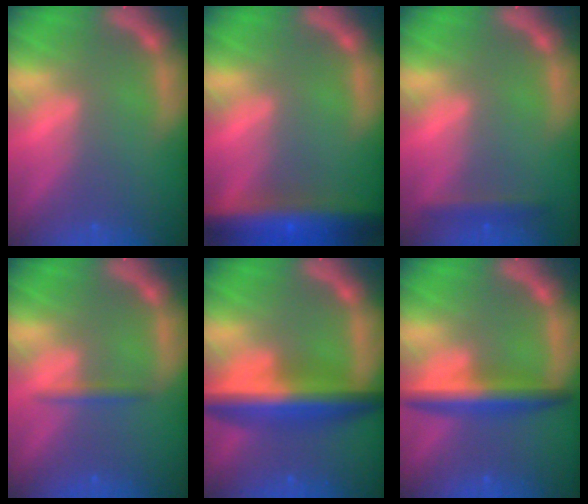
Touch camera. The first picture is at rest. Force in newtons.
{"total": 10.0}
{"total": 1.9}
{"total": 1.4}
{"total": 8.0}
{"total": 5.0}